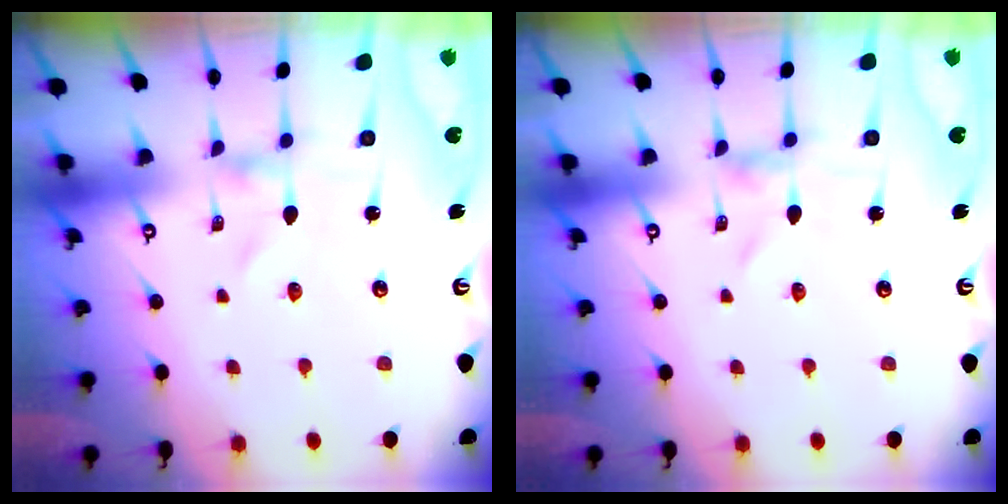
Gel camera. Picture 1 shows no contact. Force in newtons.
{"total": 0.0}